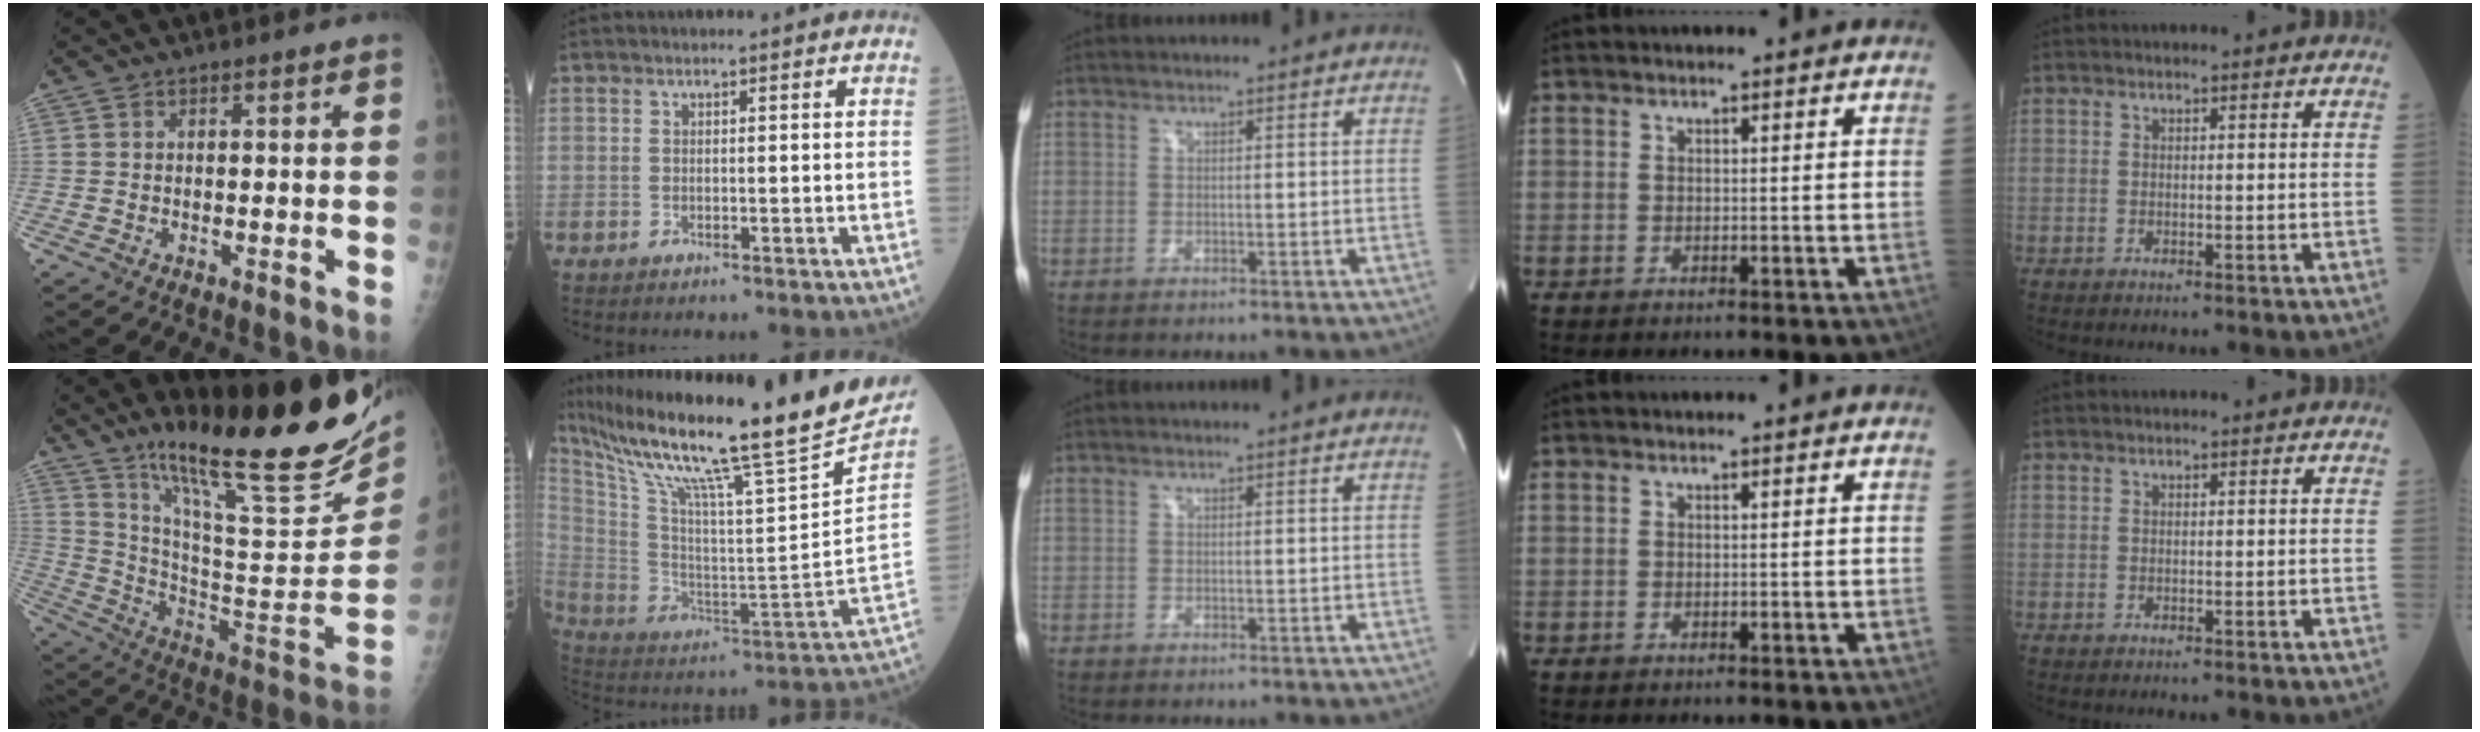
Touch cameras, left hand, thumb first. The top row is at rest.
{"thumb": {"total": 31.7, "force": [21.2, 6.9, 22.5], "torque": [-0.306, -0.092, 0.329]}, "index": {"total": 29.2, "force": [23.8, -0.8, 16.9], "torque": [-0.310, -0.080, 0.363]}}